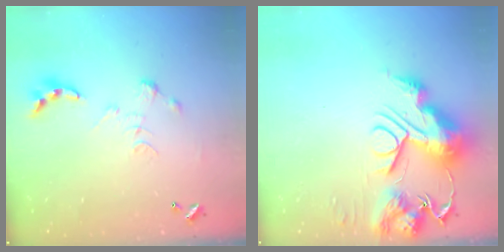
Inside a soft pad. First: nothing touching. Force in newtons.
{"total": 14.3, "press": 14.2, "slide": 1.6}